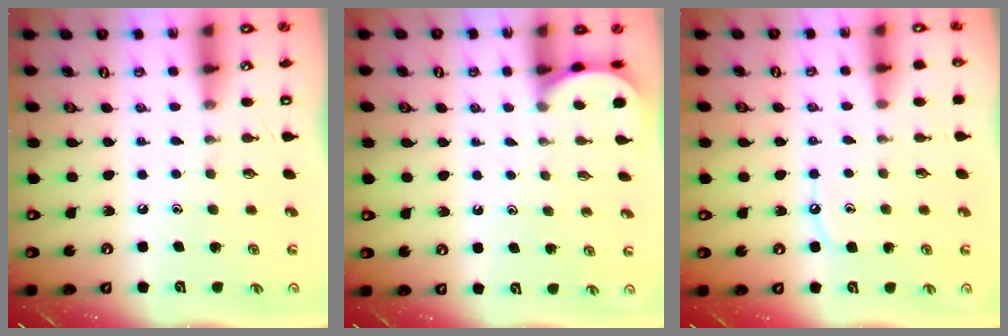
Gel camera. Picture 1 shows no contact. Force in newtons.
{"total": 2.0, "press": 2.0, "slide": 0.2}
{"total": 5.4, "press": 5.4, "slide": 0.3}